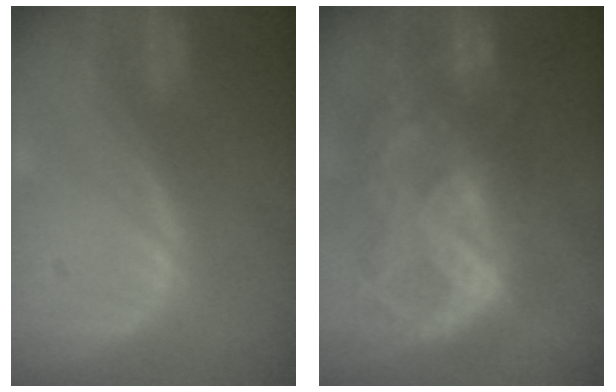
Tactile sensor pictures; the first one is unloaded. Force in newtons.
{"total": 10.9, "press": 9.2, "slide": 5.8}